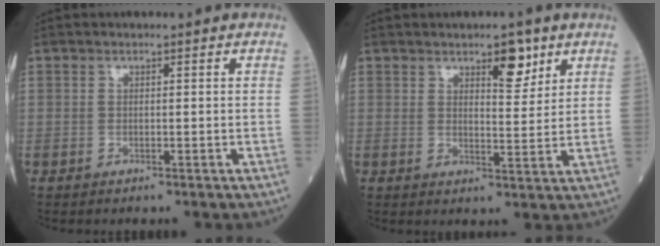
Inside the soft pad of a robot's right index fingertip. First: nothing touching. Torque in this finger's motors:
{"motor_torque": [0.19, 0.22, 0.03, 0.02]}